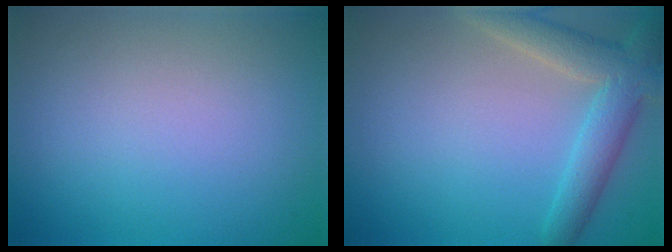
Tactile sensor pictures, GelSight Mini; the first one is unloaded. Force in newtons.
{"total": 4.7, "press": 4.7, "slide": 0.4}